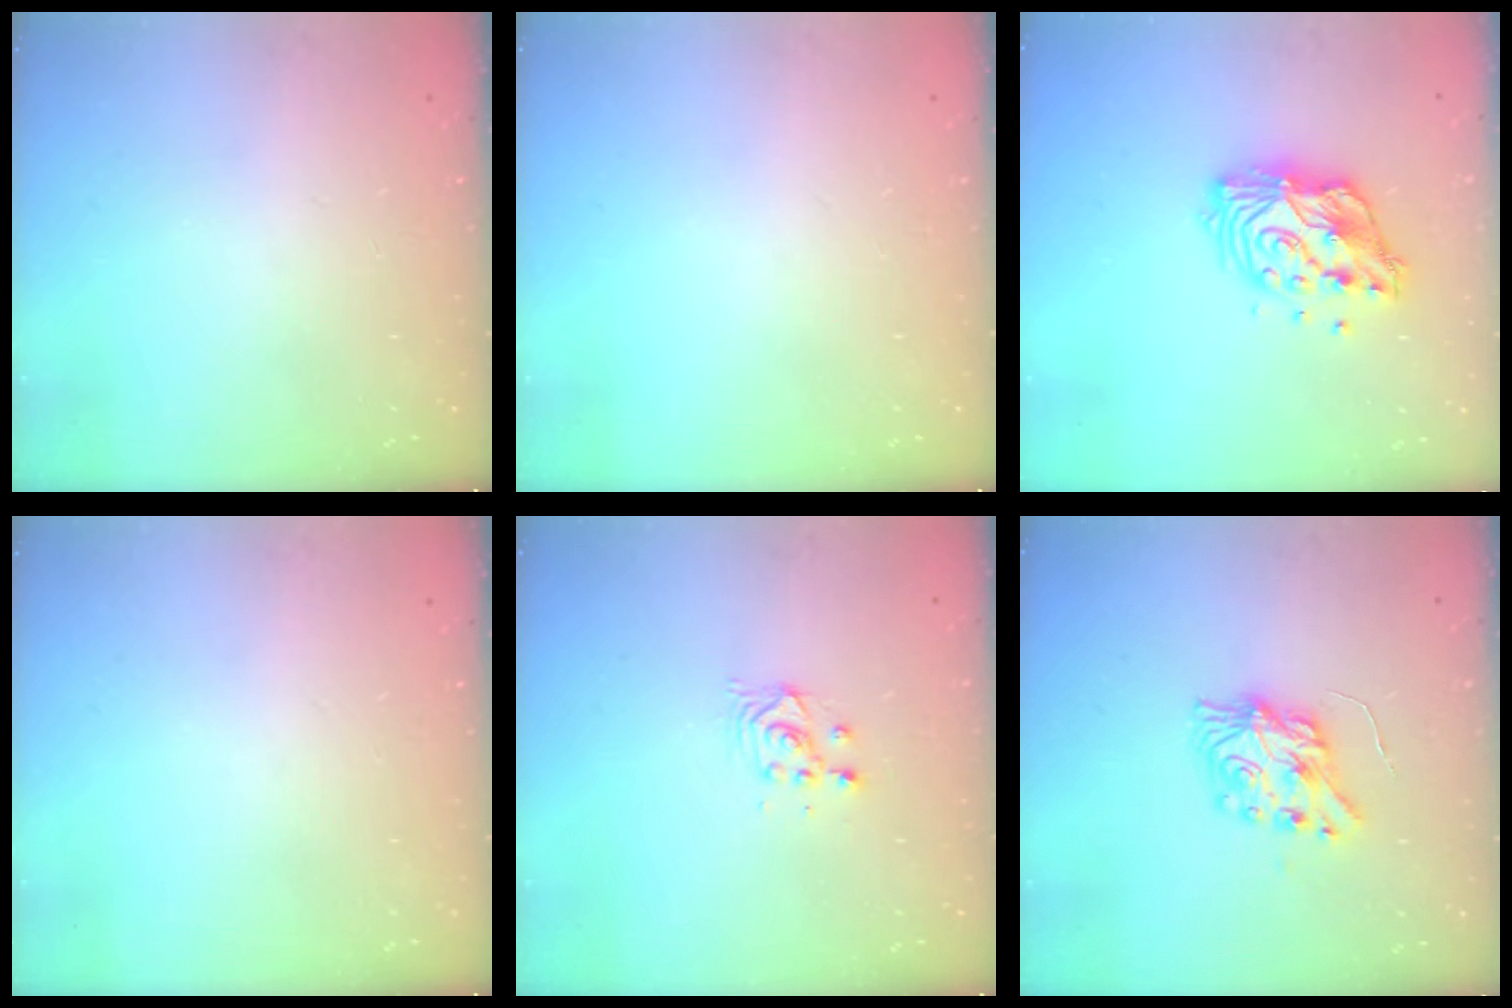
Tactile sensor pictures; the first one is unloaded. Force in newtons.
{"total": 0.0}
{"total": 13.0, "press": 13.0, "slide": 1.1}
{"total": 0.0}
{"total": 2.9, "press": 2.9, "slide": 0.1}
{"total": 8.1, "press": 8.1, "slide": 0.2}